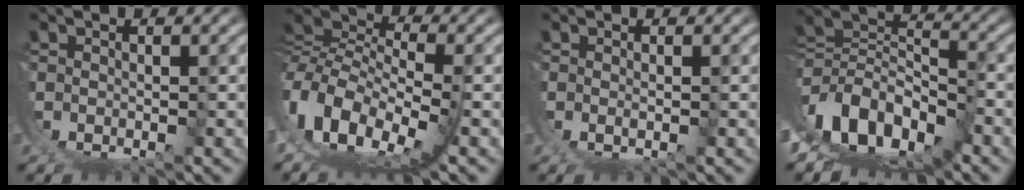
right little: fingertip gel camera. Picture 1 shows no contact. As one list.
[{"total": 11.0, "force": [2.5, 6.9, 8.2], "torque": [-0.190, -0.036, 0.053]}, {"total": 1.1, "force": [0.6, -0.9, 0.4], "torque": [-0.002, 0.001, 0.012]}, {"total": 13.2, "force": [-0.1, 9.4, 9.2], "torque": [-0.191, -0.042, 0.008]}]